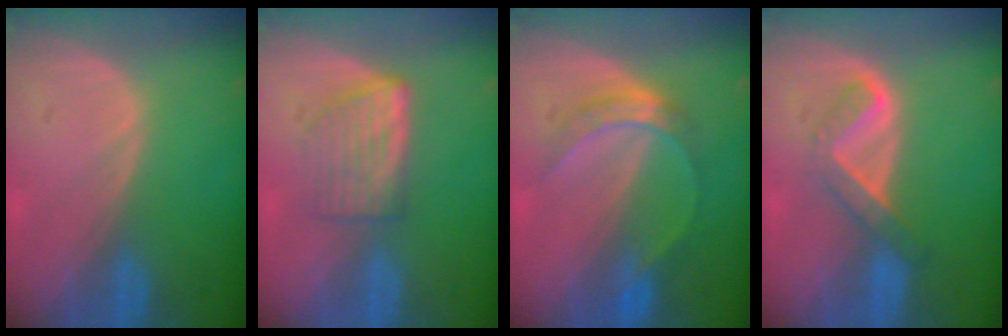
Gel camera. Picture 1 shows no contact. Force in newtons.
{"total": 6.1, "press": 5.4, "slide": 2.7}
{"total": 5.0, "press": 4.9, "slide": 1.2}
{"total": 5.4, "press": 4.7, "slide": 2.6}